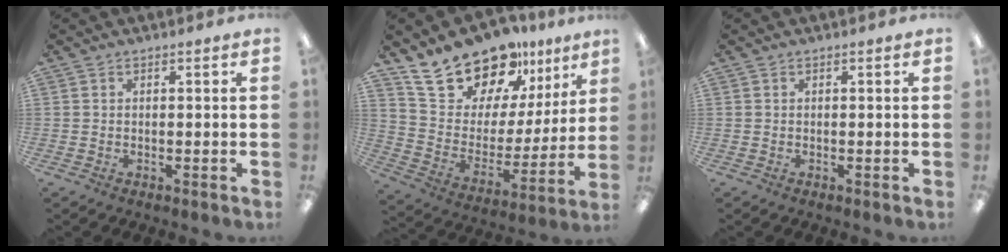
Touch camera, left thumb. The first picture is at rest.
{"total": 21.7, "force": [17.4, 10.6, 7.5], "torque": [-0.139, -0.124, 0.320]}
{"total": 0.0}